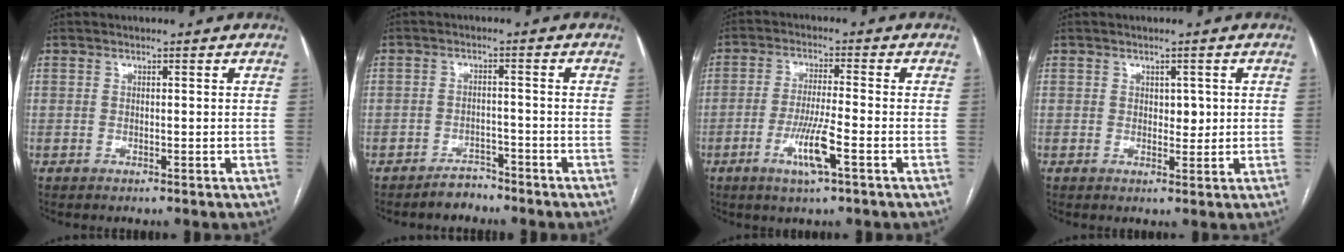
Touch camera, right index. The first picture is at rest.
{"total": 2.9, "force": [-2.6, 1.2, 0.2], "torque": [-0.002, 0.003, -0.041]}
{"total": 6.9, "force": [-2.9, 0.1, 6.2], "torque": [-0.120, -0.012, -0.054]}
{"total": 2.1, "force": [0.5, 1.4, 1.5], "torque": [-0.014, -0.002, 0.007]}